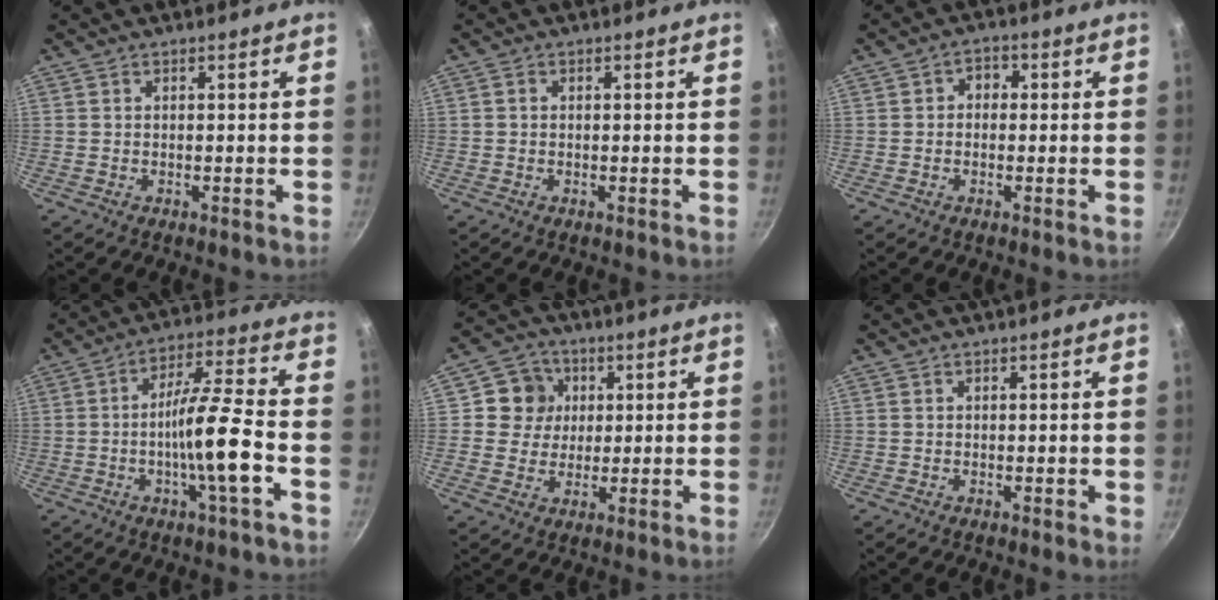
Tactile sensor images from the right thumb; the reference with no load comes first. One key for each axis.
{"total": 0.8, "fx": 0.0, "fy": 0.6, "fz": 0.4, "tx": -0.007, "ty": 0.005, "tz": -0.001}
{"total": 2.8, "fx": 0.0, "fy": 2.3, "fz": 1.6, "tx": -0.010, "ty": 0.008, "tz": -0.006}
{"total": 12.0, "fx": -3.4, "fy": 1.0, "fz": 11.5, "tx": -0.193, "ty": 0.029, "tz": -0.064}
{"total": 7.7, "fx": 1.8, "fy": 7.2, "fz": 2.1, "tx": 0.003, "ty": 0.007, "tz": 0.019}
{"total": 0.5, "fx": 0.1, "fy": 0.2, "fz": 0.5, "tx": -0.005, "ty": -0.002, "tz": 0.000}